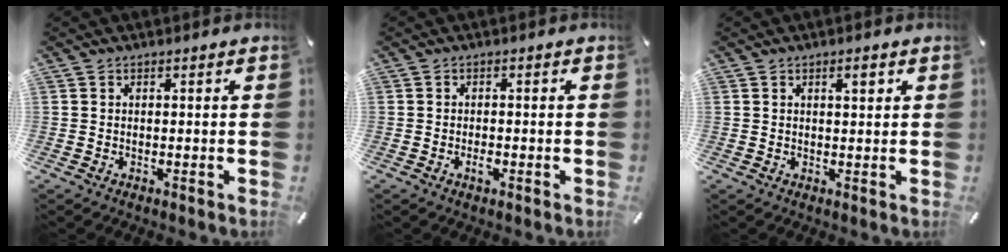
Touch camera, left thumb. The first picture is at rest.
{"total": 1.9, "force": [-0.9, 0.9, 1.4], "torque": [-0.026, 0.003, -0.017]}
{"total": 2.3, "force": [1.1, 0.8, 1.9], "torque": [-0.031, 0.000, 0.015]}